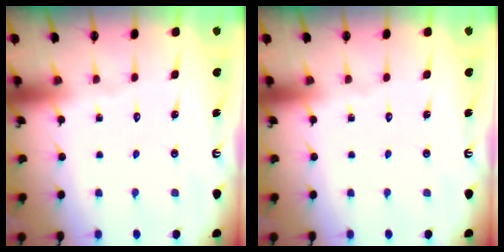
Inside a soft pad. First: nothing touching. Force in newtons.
{"total": 0.0}